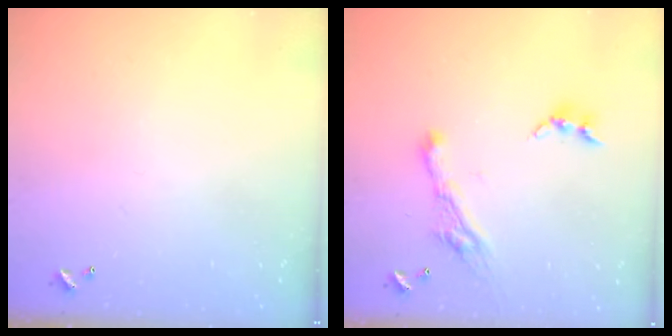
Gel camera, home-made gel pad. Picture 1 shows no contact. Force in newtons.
{"total": 6.4, "press": 6.4, "slide": 0.8}